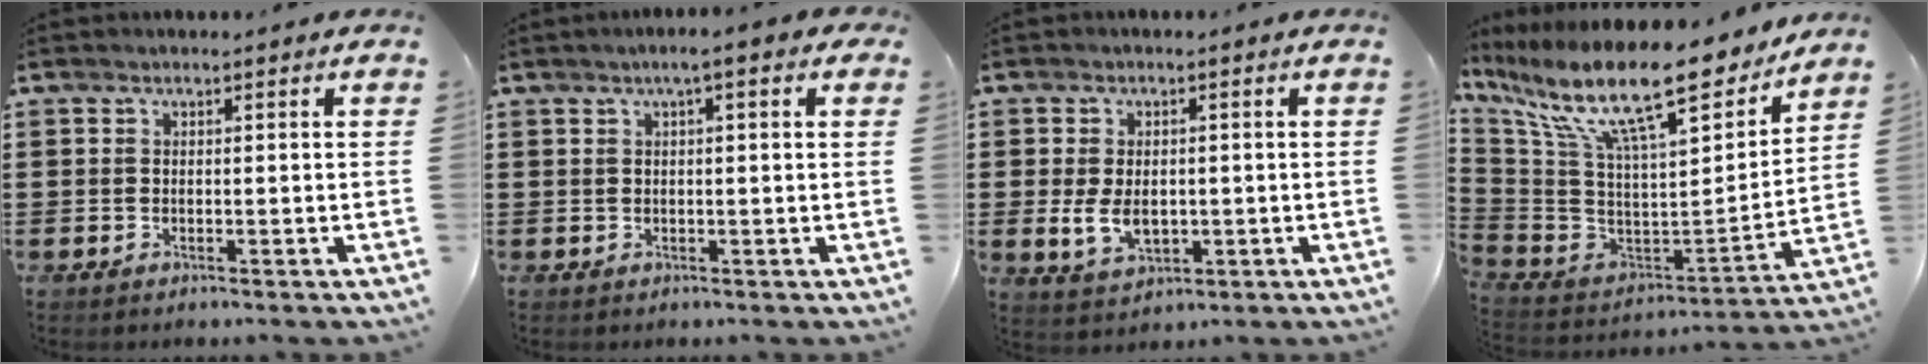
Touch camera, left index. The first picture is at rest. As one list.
[{"total": 2.3, "force": [0.8, 0.1, 2.2], "torque": [-0.043, 0.001, 0.014]}, {"total": 4.7, "force": [-0.3, 3.1, 3.5], "torque": [-0.068, 0.002, -0.008]}, {"total": 16.8, "force": [11.5, 3.2, 11.8], "torque": [-0.255, -0.070, 0.189]}]